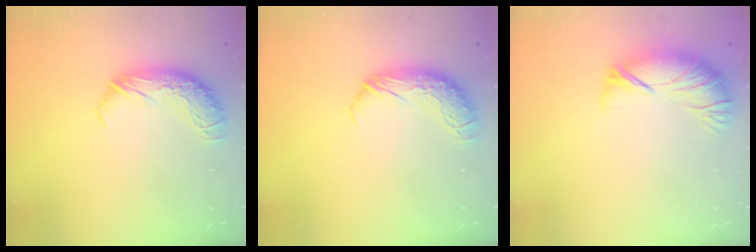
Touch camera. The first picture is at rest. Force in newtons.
{"total": 0.0}
{"total": 3.1, "press": 2.3, "slide": 2.0}